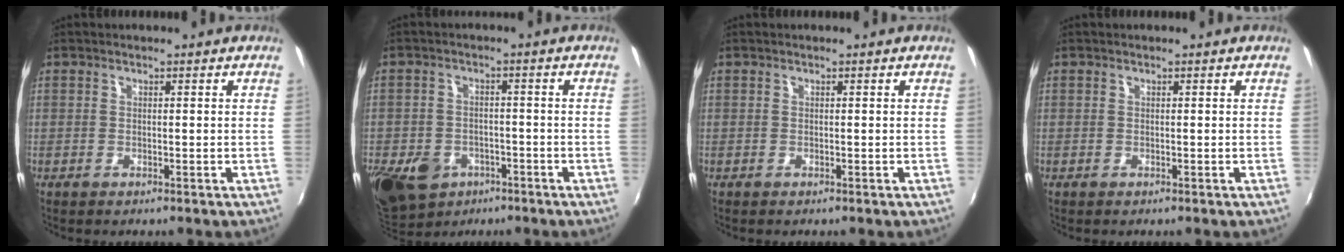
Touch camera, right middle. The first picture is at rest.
{"total": 16.8, "force": [-8.9, 11.6, 8.3], "torque": [-0.229, -0.023, -0.141]}
{"total": 0.0}
{"total": 0.0}